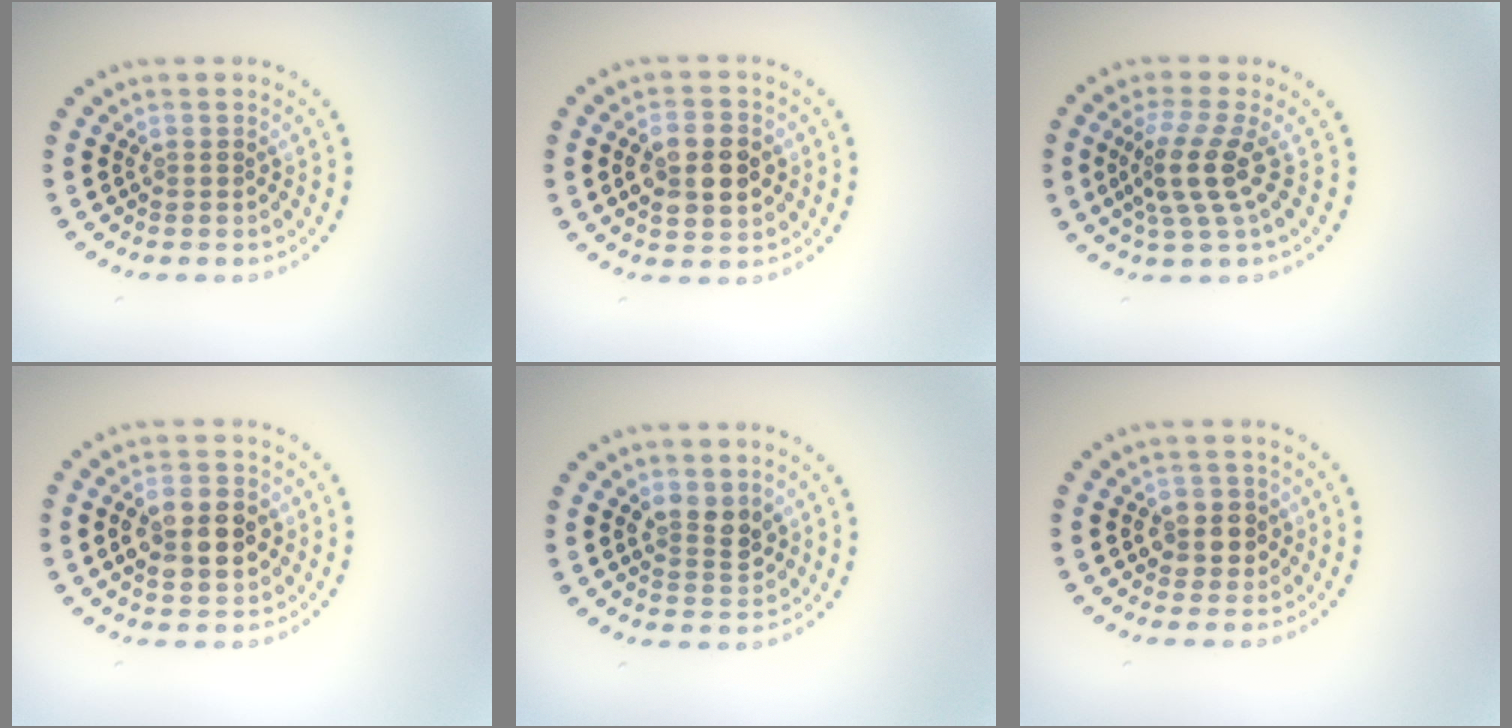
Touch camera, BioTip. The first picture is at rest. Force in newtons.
{"total": 4.8, "press": 4.8, "slide": 0.1}
{"total": 3.8, "press": 2.7, "slide": 2.6}
{"total": 4.8, "press": 4.8, "slide": 0.1}
{"total": 2.5, "press": 2.4, "slide": 0.7}
{"total": 2.6, "press": 2.4, "slide": 1.0}